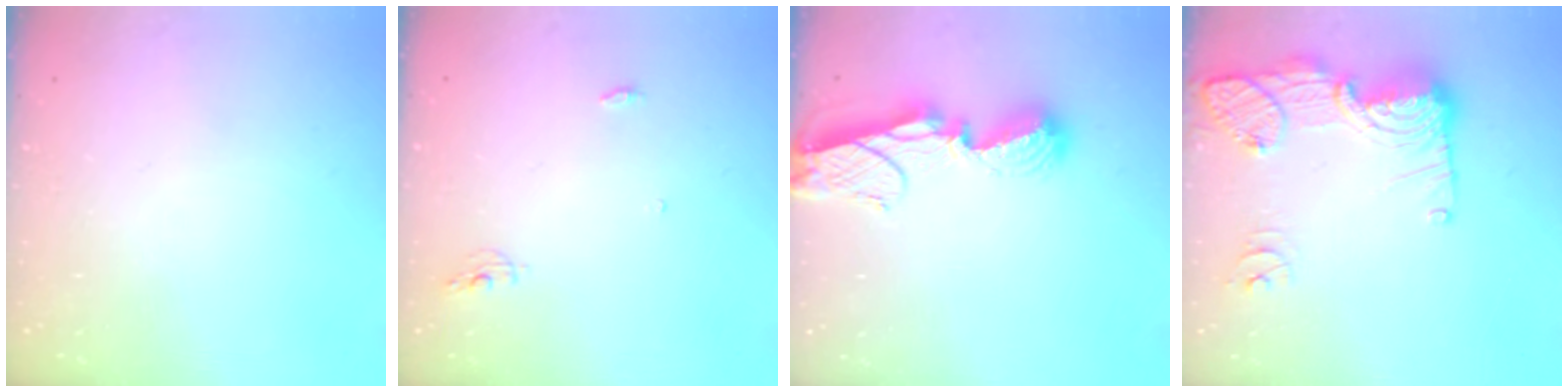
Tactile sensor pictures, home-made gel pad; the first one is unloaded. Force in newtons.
{"total": 4.2, "press": 4.2, "slide": 0.4}
{"total": 9.7, "press": 9.7, "slide": 0.9}
{"total": 17.6, "press": 17.3, "slide": 3.3}